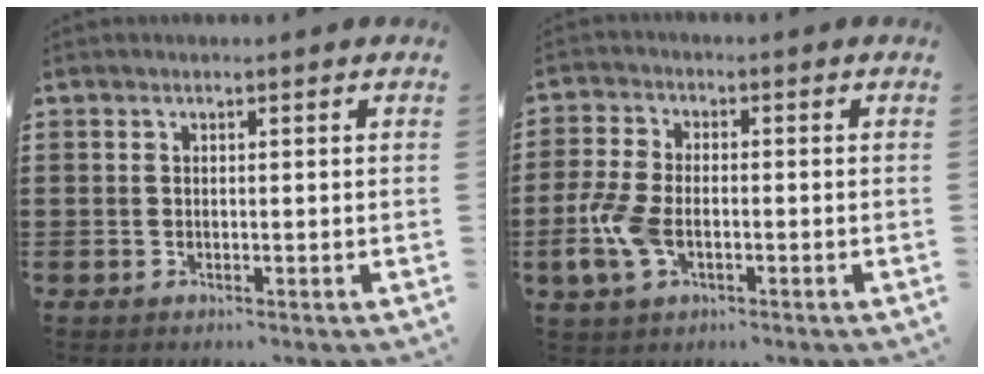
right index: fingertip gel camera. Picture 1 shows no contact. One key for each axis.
{"total": 6.5, "fx": -1.8, "fy": 3.3, "fz": 5.3, "tx": -0.133, "ty": -0.009, "tz": -0.038}